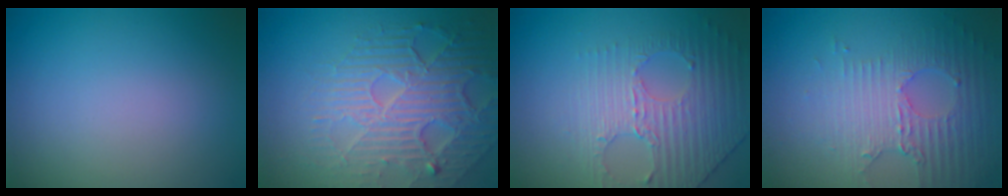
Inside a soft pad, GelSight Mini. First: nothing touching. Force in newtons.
{"total": 7.0, "press": 5.1, "slide": 4.8}
{"total": 4.0, "press": 3.5, "slide": 1.9}
{"total": 3.5, "press": 3.2, "slide": 1.5}